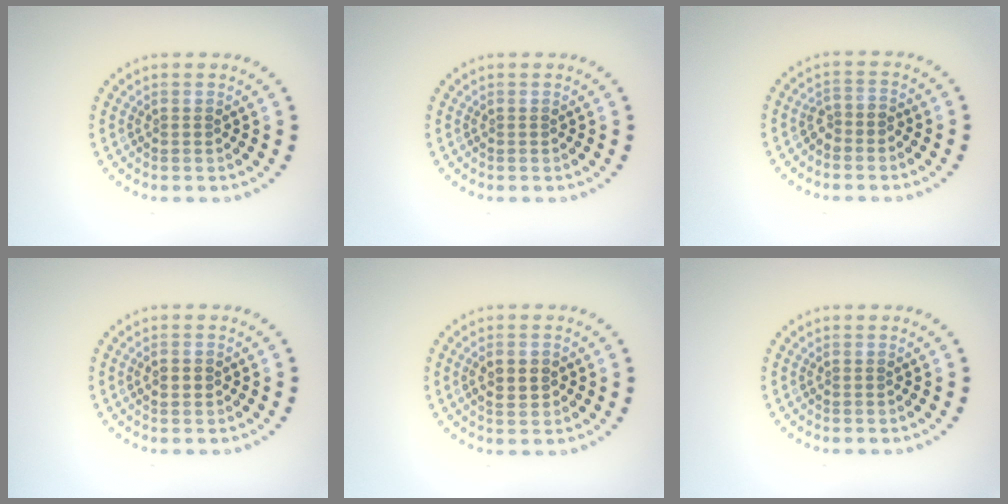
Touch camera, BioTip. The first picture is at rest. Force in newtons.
{"total": 0.0}
{"total": 1.6, "press": 1.2, "slide": 1.0}
{"total": 1.8, "press": 1.8, "slide": 0.1}
{"total": 1.9, "press": 1.9, "slide": 0.3}
{"total": 0.0}